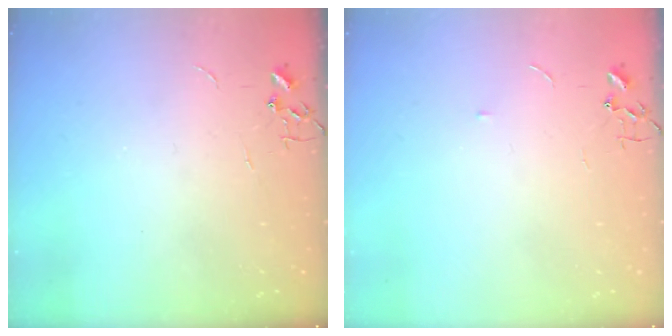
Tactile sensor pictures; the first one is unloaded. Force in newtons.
{"total": 3.4, "press": 3.4, "slide": 0.4}